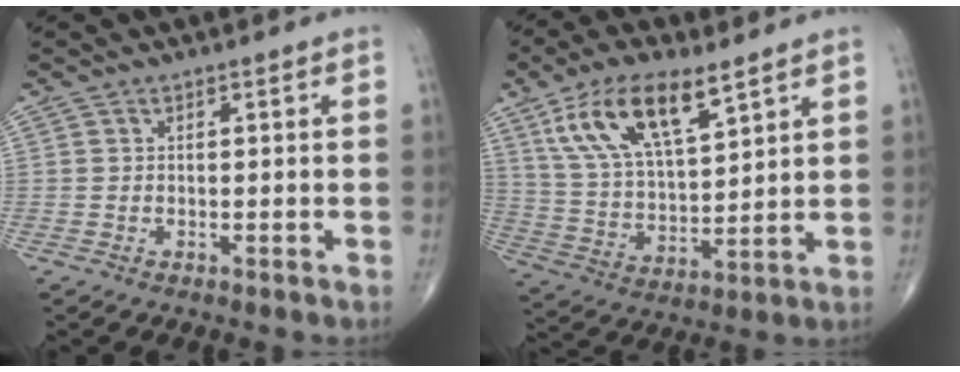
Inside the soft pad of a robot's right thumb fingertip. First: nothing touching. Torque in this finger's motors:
{"motor_torque": [-0.92, 1.58, 1.41, 1.10, 0.41]}